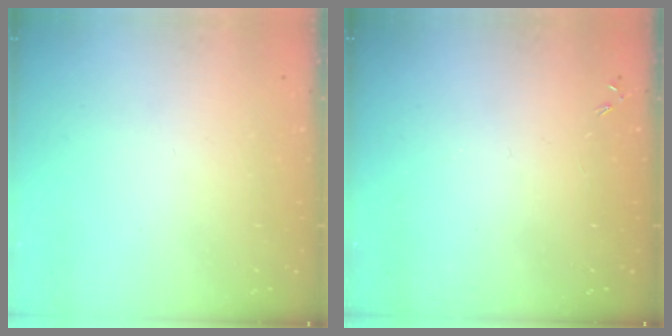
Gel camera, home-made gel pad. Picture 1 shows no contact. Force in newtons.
{"total": 0.0}